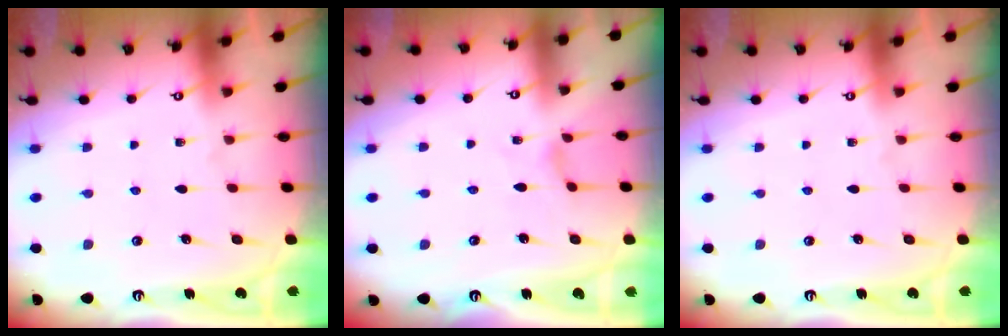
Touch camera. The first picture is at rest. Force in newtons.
{"total": 1.5, "press": 1.5, "slide": 0.3}
{"total": 0.0}